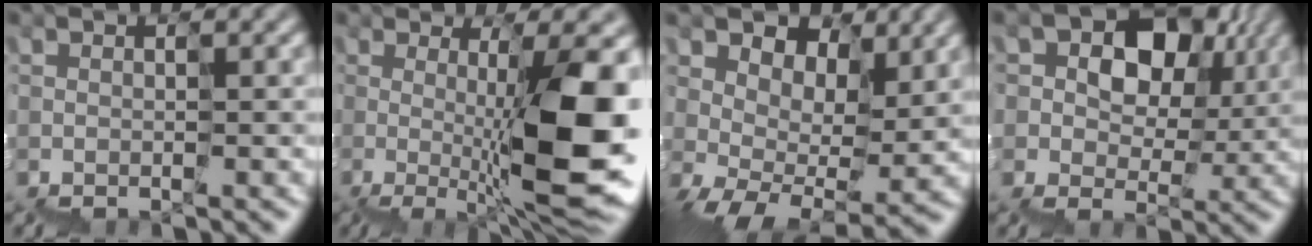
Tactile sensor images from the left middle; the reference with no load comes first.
{"total": 8.3, "force": [-0.4, 1.9, 8.1], "torque": [-0.135, -0.007, 0.003]}
{"total": 8.4, "force": [2.2, 5.9, 5.5], "torque": [-0.095, -0.005, 0.054]}
{"total": 10.1, "force": [2.5, 7.5, 6.2], "torque": [-0.098, 0.019, 0.045]}